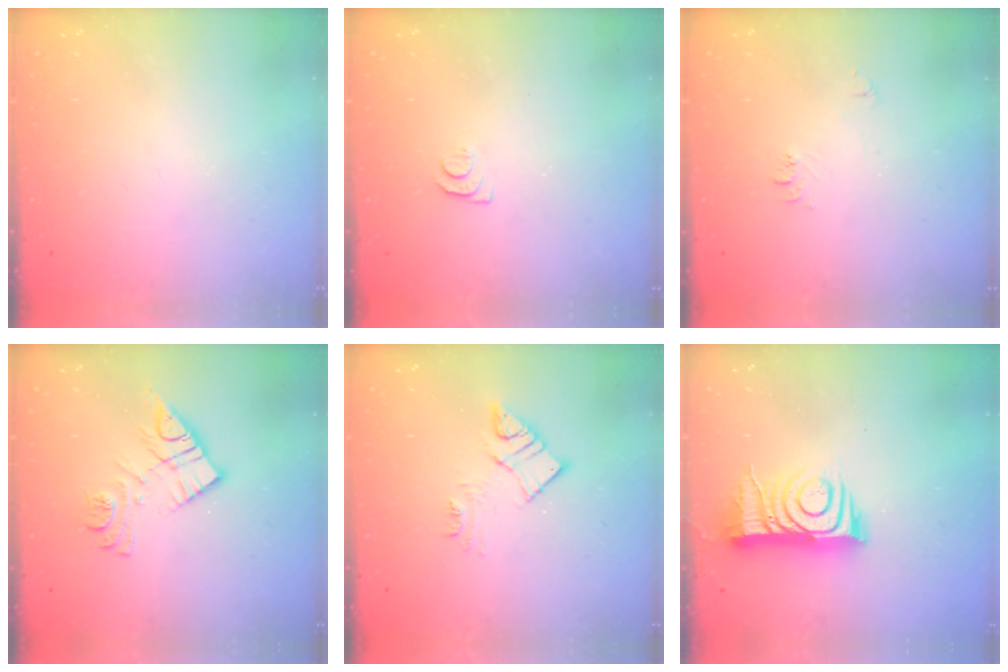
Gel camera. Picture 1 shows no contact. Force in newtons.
{"total": 4.4, "press": 4.4, "slide": 0.6}
{"total": 6.6, "press": 6.6, "slide": 0.6}
{"total": 11.7, "press": 11.7, "slide": 0.9}
{"total": 9.7, "press": 9.6, "slide": 0.6}
{"total": 12.0, "press": 12.0, "slide": 1.1}